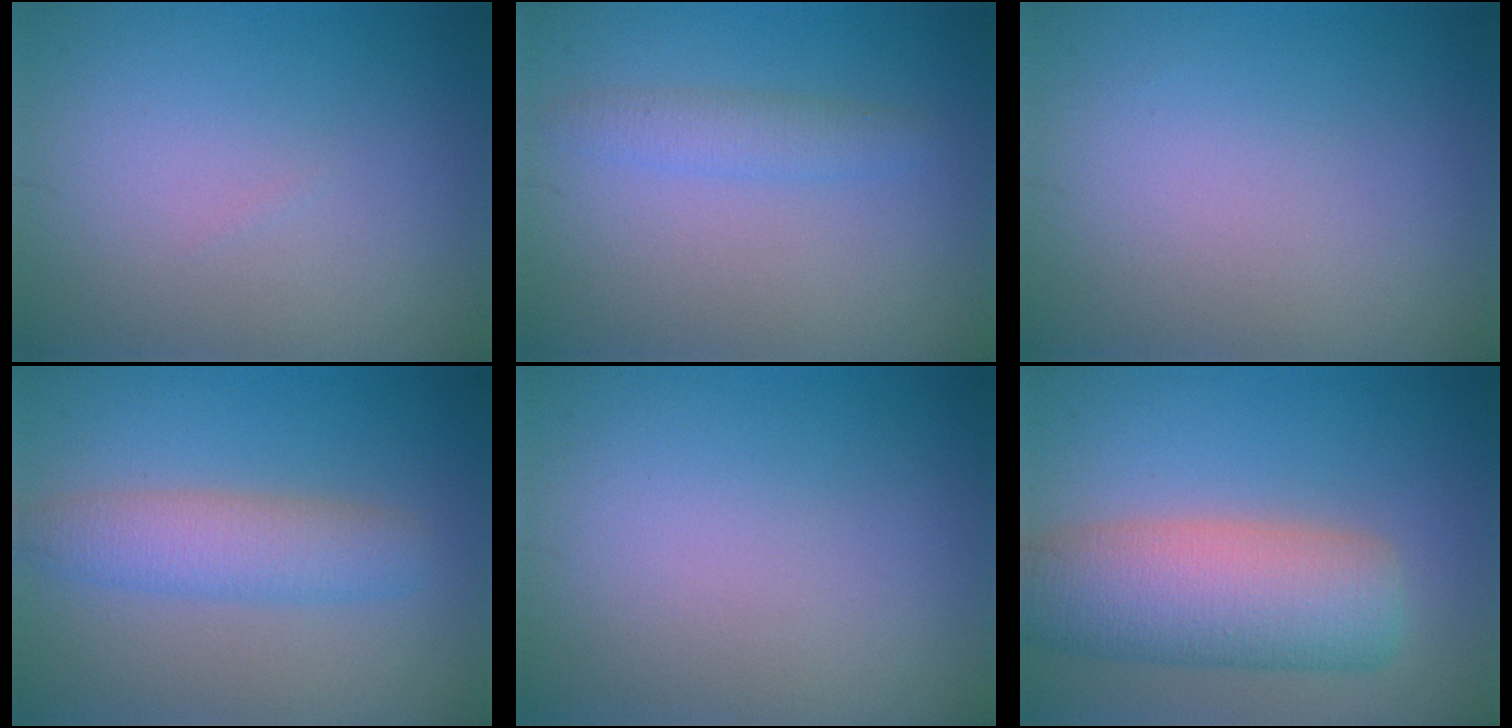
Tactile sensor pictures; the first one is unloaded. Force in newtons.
{"total": 1.9, "press": 1.9, "slide": 0.1}
{"total": 0.0}
{"total": 3.7, "press": 3.7, "slide": 0.1}
{"total": 0.0}
{"total": 7.9, "press": 7.9, "slide": 0.3}